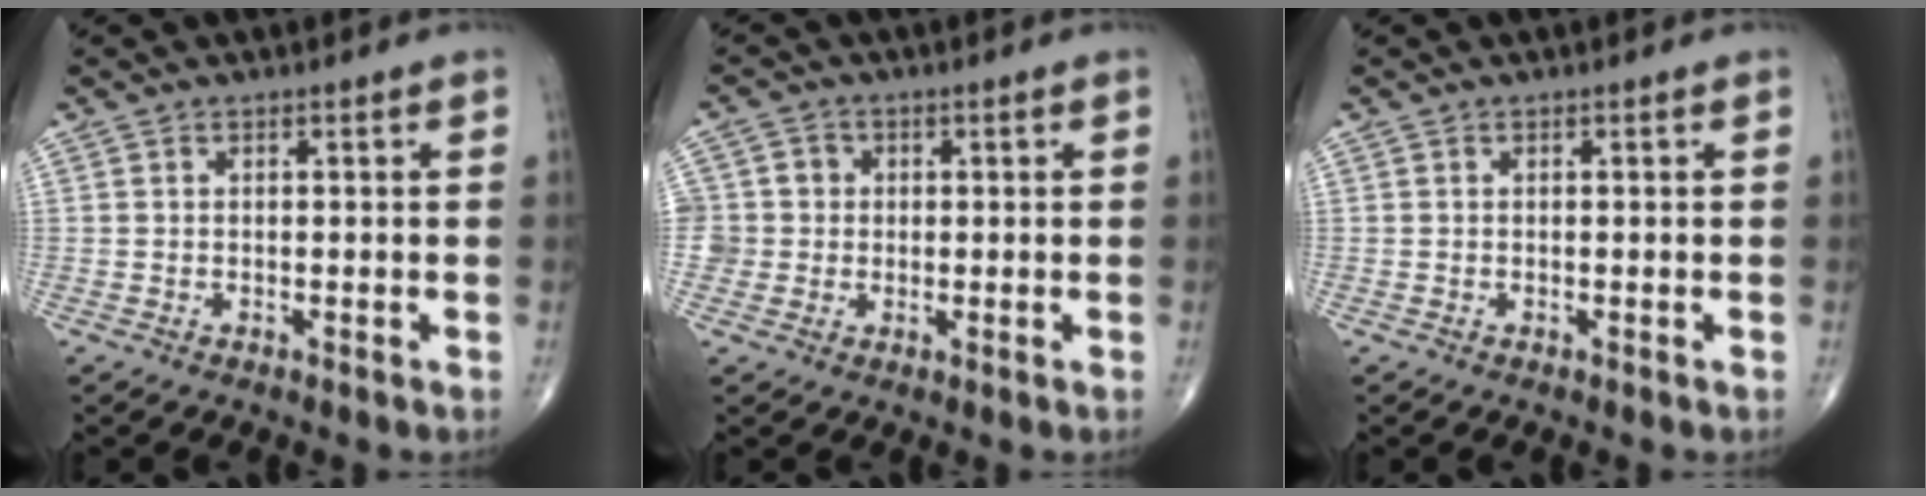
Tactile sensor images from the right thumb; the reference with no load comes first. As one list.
[{"total": 4.8, "force": [0.0, 4.8, 0.4], "torque": [0.023, 0.009, -0.003]}, {"total": 0.0}]